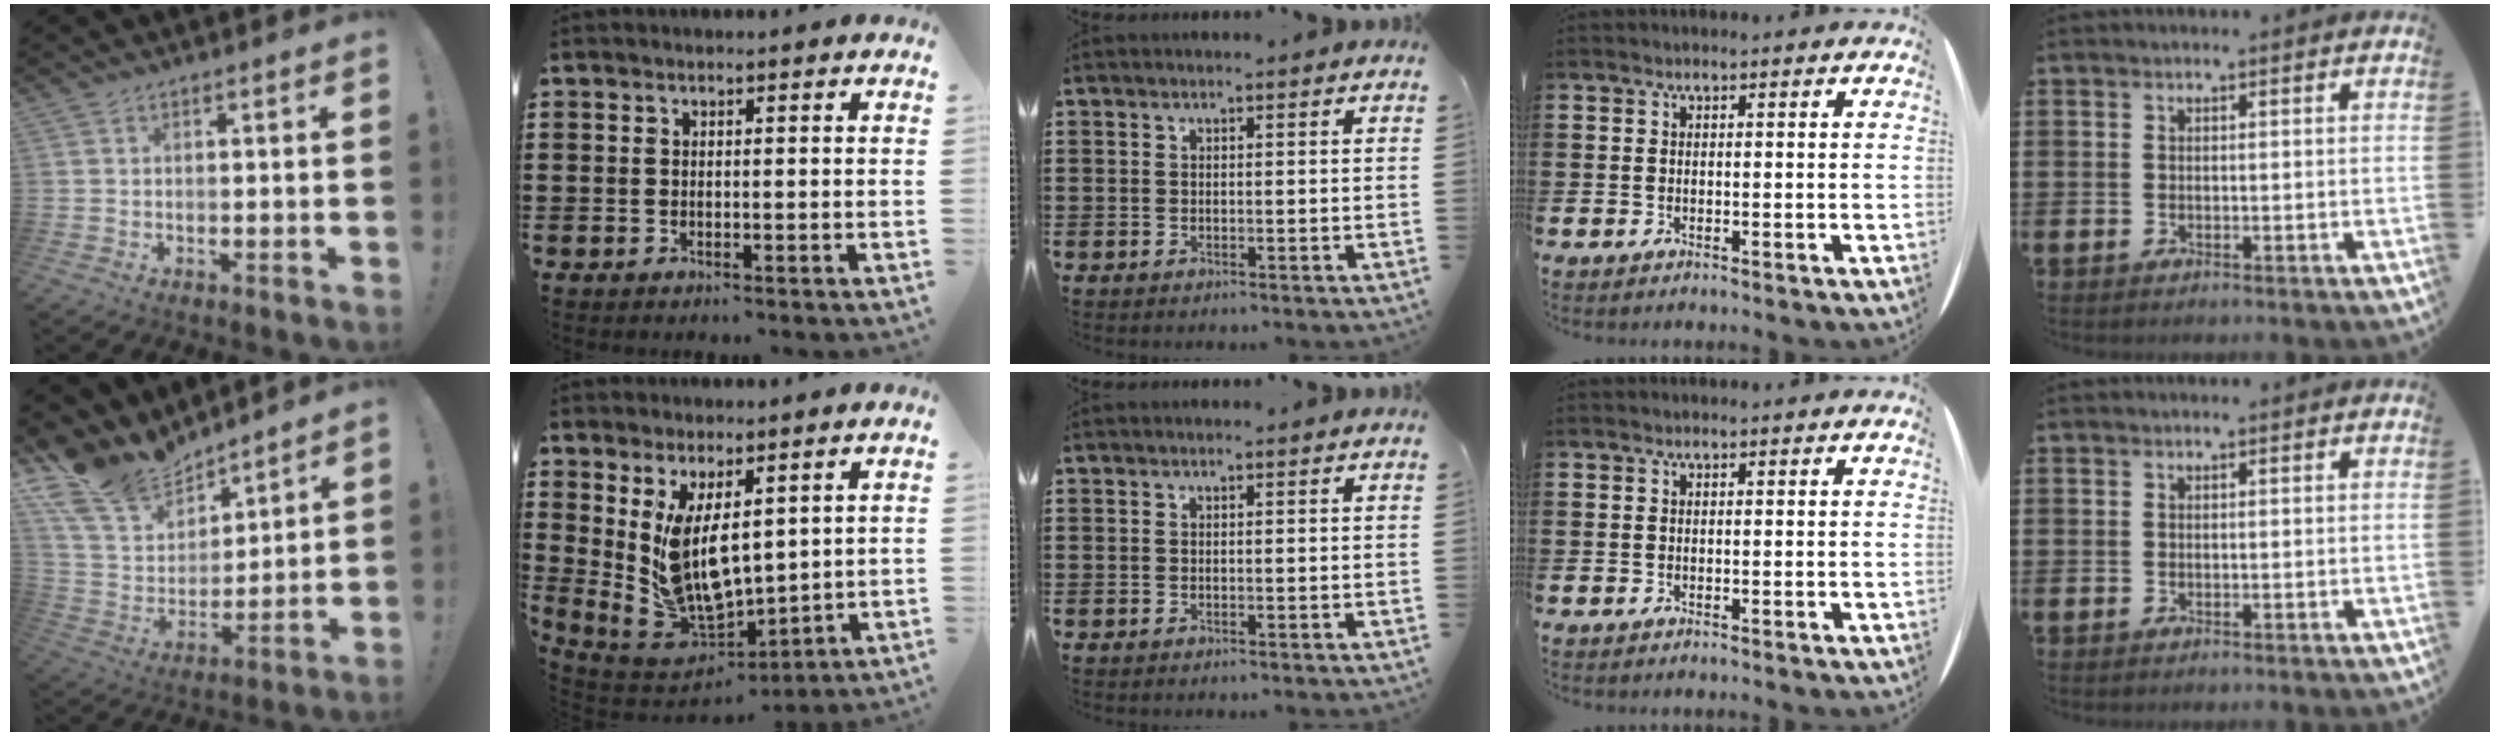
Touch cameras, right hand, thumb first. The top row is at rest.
{"thumb": {"total": 14.9, "force": [12.7, 7.0, 3.1], "torque": [-0.081, -0.100, 0.243]}, "index": {"total": 9.9, "force": [2.8, 5.4, 7.7], "torque": [-0.170, -0.033, 0.055]}}